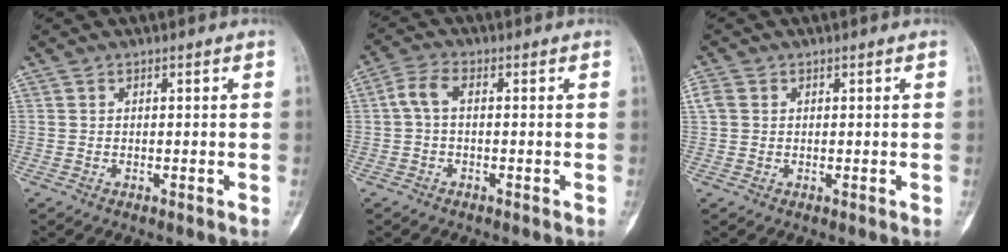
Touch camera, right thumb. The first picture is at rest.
{"total": 3.7, "force": [-0.1, 1.9, 3.3], "torque": [-0.071, 0.011, -0.008]}
{"total": 2.1, "force": [0.5, 1.8, 1.1], "torque": [-0.029, 0.009, 0.011]}